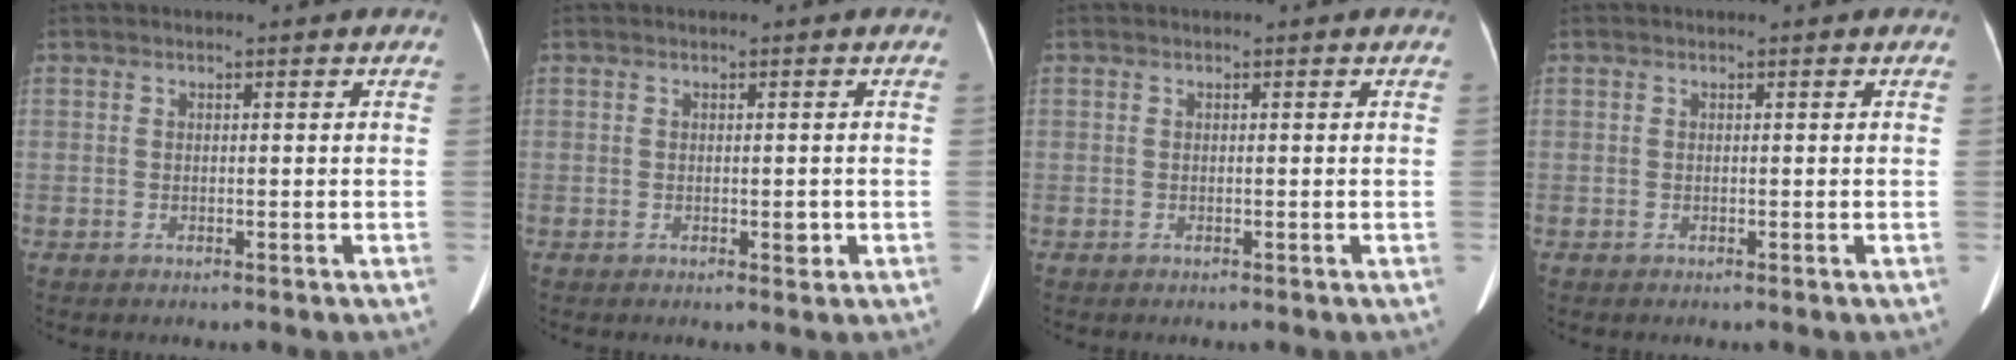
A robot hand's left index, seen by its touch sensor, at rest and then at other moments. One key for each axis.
{"total": 1.2, "fx": -0.3, "fy": 0.6, "fz": 1.0, "tx": -0.016, "ty": -0.001, "tz": -0.002}
{"total": 0.0}
{"total": 0.0}